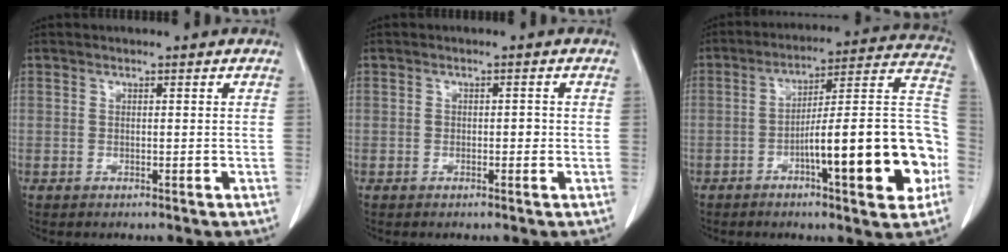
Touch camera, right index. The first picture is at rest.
{"total": 1.3, "force": [-0.2, 0.8, 1.0], "torque": [-0.013, 0.005, -0.001]}
{"total": 20.1, "force": [-5.9, 2.9, 19.0], "torque": [-0.216, 0.031, -0.080]}